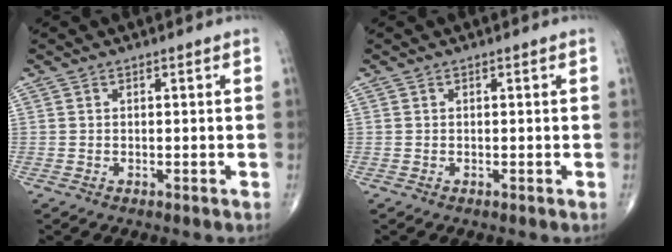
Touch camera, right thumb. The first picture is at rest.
{"total": 0.0}